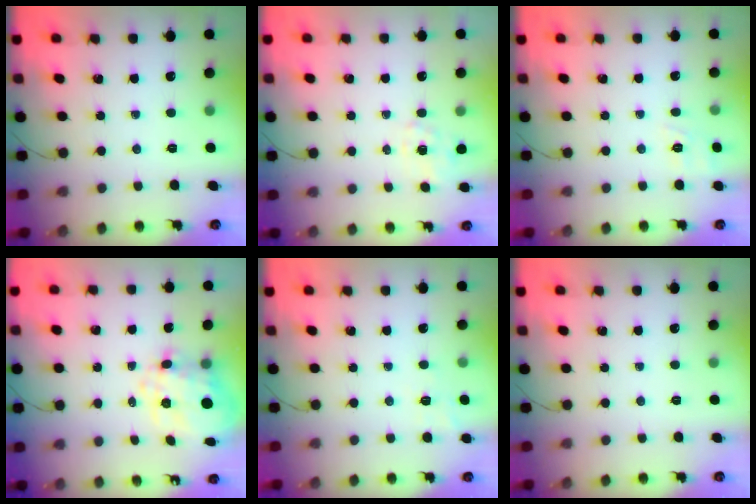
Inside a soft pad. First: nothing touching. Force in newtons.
{"total": 0.9, "press": 0.2, "slide": 0.9}
{"total": 8.8, "press": 8.6, "slide": 1.8}
{"total": 11.7, "press": 11.5, "slide": 2.3}
{"total": 6.9, "press": 6.6, "slide": 2.1}
{"total": 0.0}